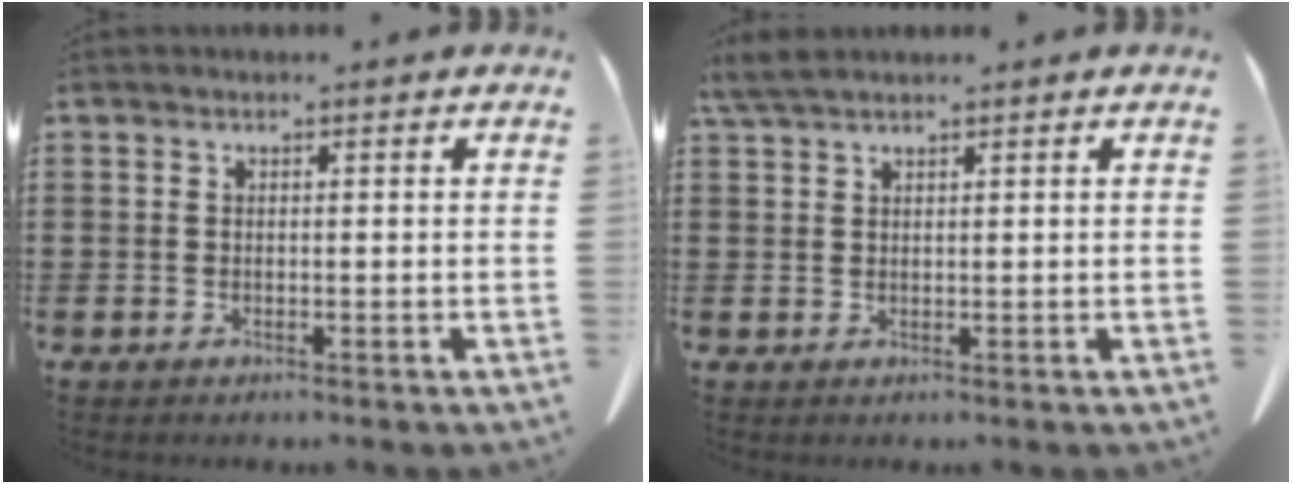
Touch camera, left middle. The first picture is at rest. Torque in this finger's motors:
{"motor_torque": [0.13, 0.08, 0.04, 0.01]}